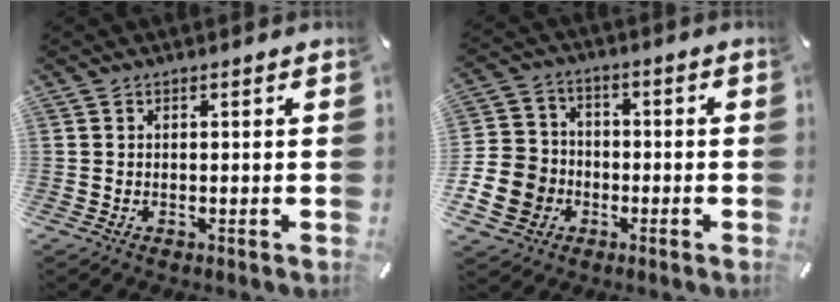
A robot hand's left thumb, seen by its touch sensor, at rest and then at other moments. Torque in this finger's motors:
{"motor_torque": [0.29, 1.93, 0.19, -0.02, 0.09]}